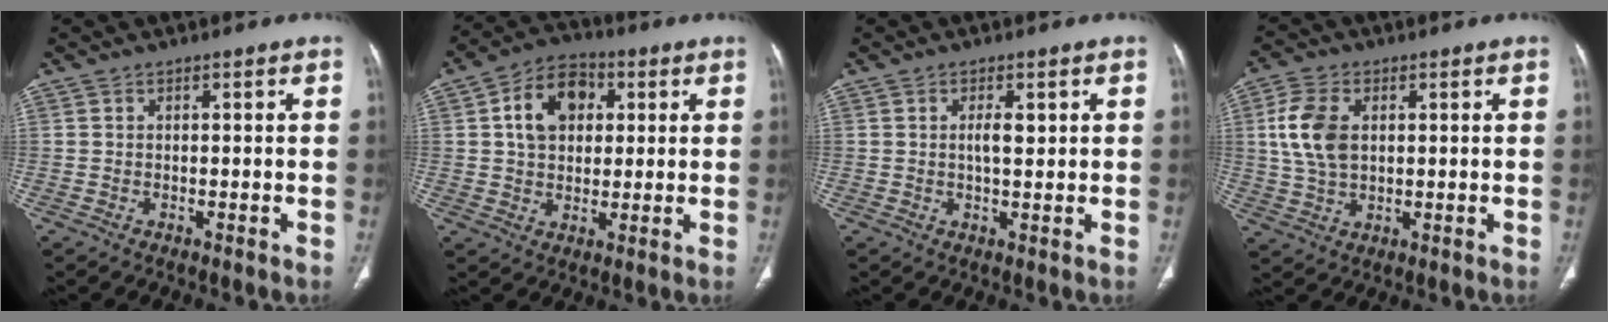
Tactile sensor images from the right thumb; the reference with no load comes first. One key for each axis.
{"total": 11.4, "fx": 2.9, "fy": 8.2, "fz": 7.4, "tx": -0.098, "ty": 0.008, "tz": 0.041}
{"total": 3.0, "fx": 0.7, "fy": 1.1, "fz": 2.7, "tx": -0.041, "ty": -0.003, "tz": 0.010}
{"total": 9.2, "fx": 1.7, "fy": 5.8, "fz": 6.8, "tx": -0.141, "ty": 0.002, "tz": 0.037}